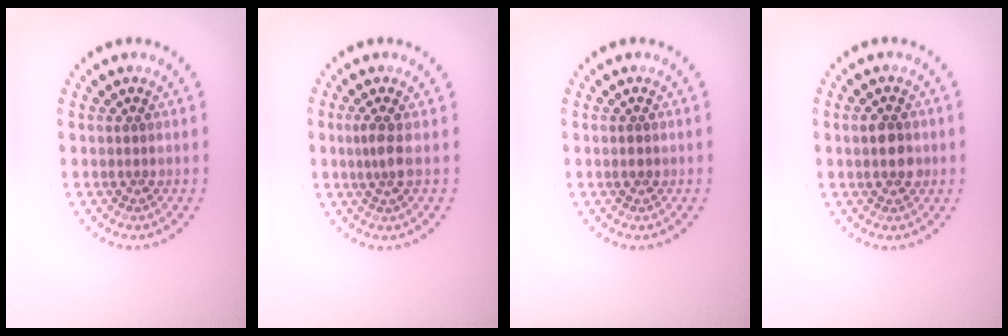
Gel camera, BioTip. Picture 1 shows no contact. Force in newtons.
{"total": 1.7, "press": 1.3, "slide": 1.1}
{"total": 0.7, "press": 0.7, "slide": 0.1}
{"total": 2.5, "press": 2.5, "slide": 0.1}